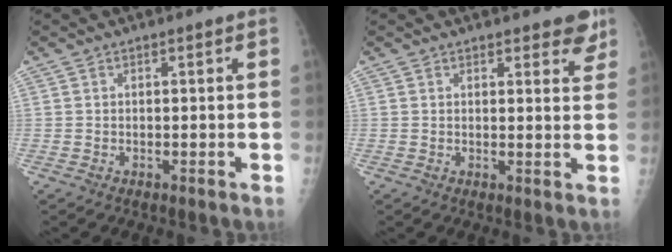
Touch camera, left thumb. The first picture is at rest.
{"total": 4.8, "force": [3.5, 1.8, 2.8], "torque": [-0.002, -0.017, 0.040]}